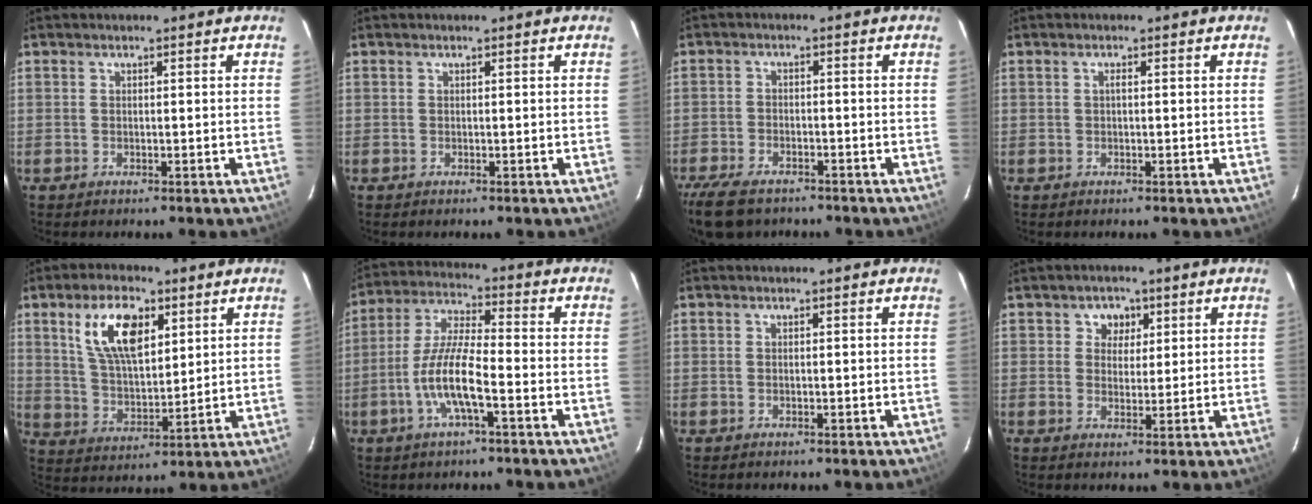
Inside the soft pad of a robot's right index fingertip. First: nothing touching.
{"total": 0.0}
{"total": 9.3, "force": [-7.2, 4.0, 4.2], "torque": [-0.115, -0.017, -0.130]}
{"total": 0.6, "force": [0.0, 0.1, 0.6], "torque": [-0.009, 0.004, -0.001]}
{"total": 12.2, "force": [5.5, 5.7, 9.2], "torque": [-0.170, 0.015, 0.107]}
{"total": 9.8, "force": [-3.8, 1.6, 8.8], "torque": [-0.188, 0.001, -0.076]}
{"total": 0.0}
{"total": 3.7, "force": [1.4, 3.4, 0.6], "torque": [0.004, 0.009, 0.022]}